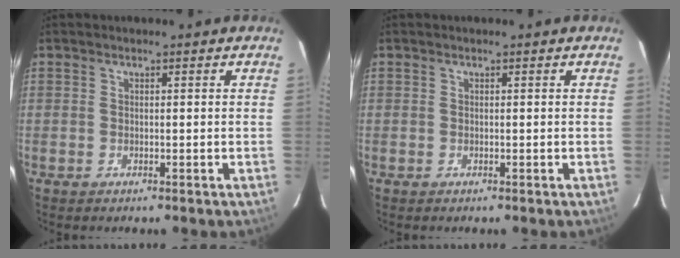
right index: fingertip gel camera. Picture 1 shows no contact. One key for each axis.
{"total": 0.0}